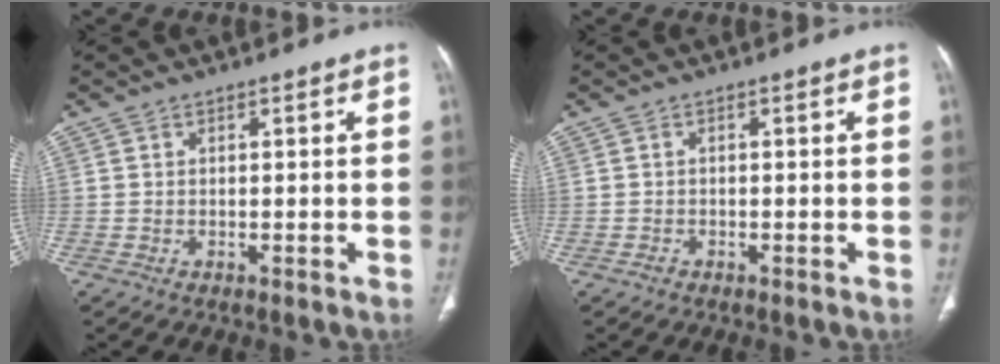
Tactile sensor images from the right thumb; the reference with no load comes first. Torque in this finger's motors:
{"motor_torque": [0.09, 0.26, -0.45, 0.30, -0.02]}